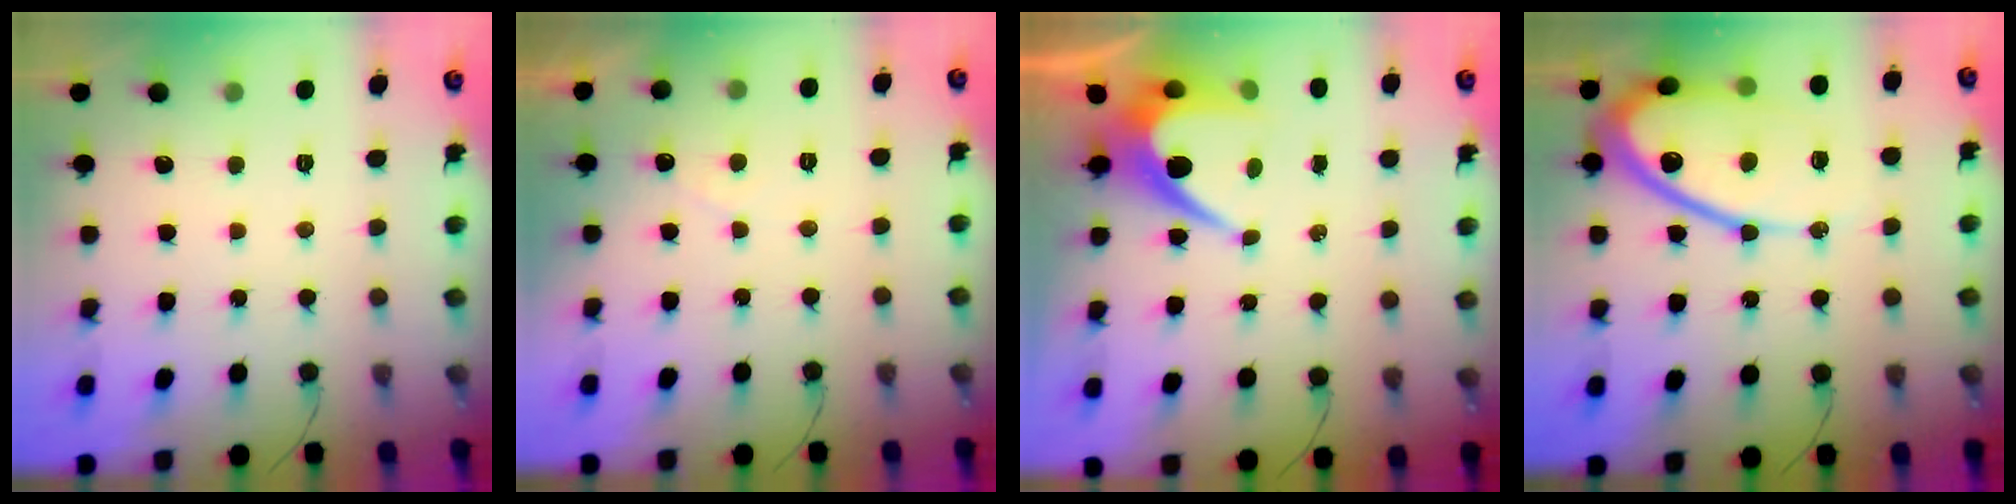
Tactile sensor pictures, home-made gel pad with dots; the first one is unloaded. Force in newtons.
{"total": 3.1, "press": 3.1, "slide": 0.2}
{"total": 8.0, "press": 7.9, "slide": 0.8}
{"total": 15.3, "press": 15.2, "slide": 1.5}